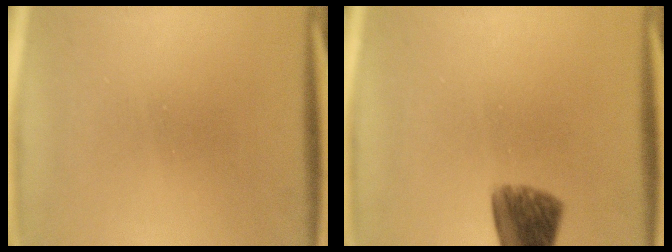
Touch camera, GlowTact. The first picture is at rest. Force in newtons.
{"total": 7.5}